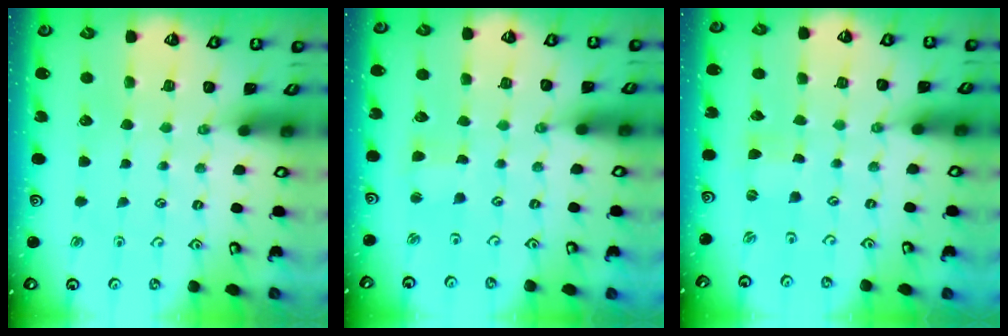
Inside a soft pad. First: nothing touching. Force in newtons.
{"total": 2.3, "press": 2.3, "slide": 0.4}
{"total": 0.0}